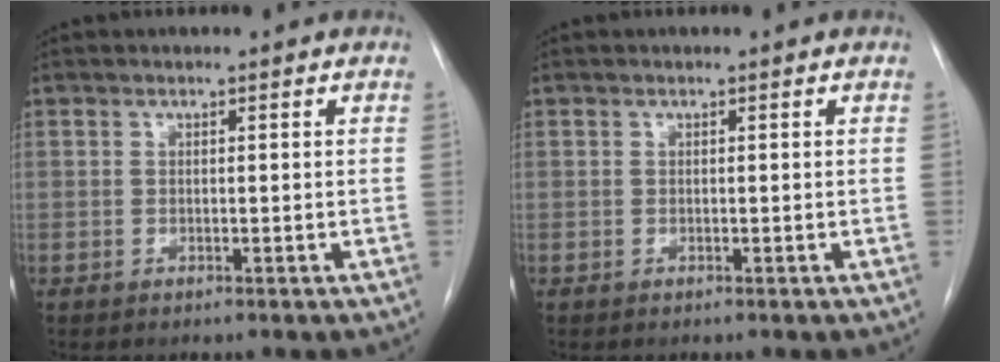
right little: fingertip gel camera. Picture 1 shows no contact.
{"total": 0.0}